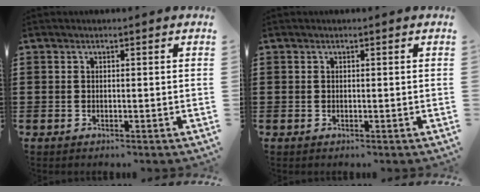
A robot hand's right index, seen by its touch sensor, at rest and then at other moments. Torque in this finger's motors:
{"motor_torque": [0.82, 1.32, 0.00, 0.00]}